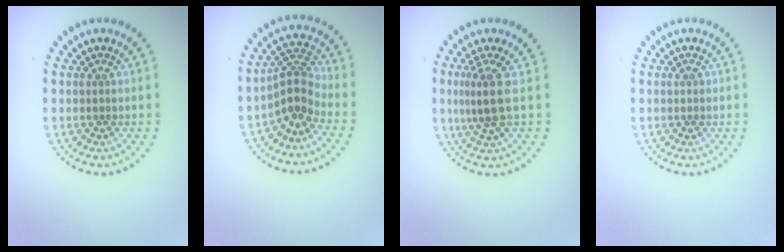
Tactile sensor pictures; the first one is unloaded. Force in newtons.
{"total": 3.3, "press": 2.4, "slide": 2.3}
{"total": 2.8, "press": 2.1, "slide": 1.9}
{"total": 0.6, "press": 0.6, "slide": 0.2}